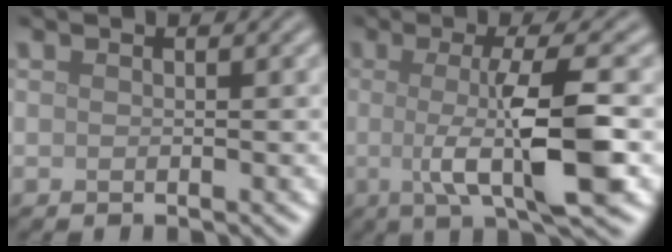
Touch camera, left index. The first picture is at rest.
{"total": 8.3, "force": [-0.3, 2.0, 8.0], "torque": [-0.120, -0.007, -0.007]}